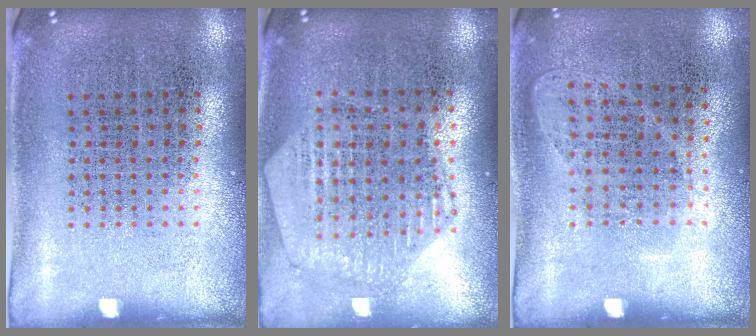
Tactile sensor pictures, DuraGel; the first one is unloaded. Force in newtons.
{"total": 1.1, "press": 1.1, "slide": 0.3}
{"total": 1.0, "press": 0.9, "slide": 0.5}